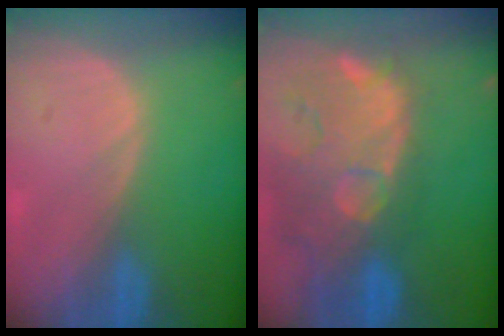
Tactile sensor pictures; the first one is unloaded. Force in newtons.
{"total": 14.4, "press": 11.7, "slide": 8.5}